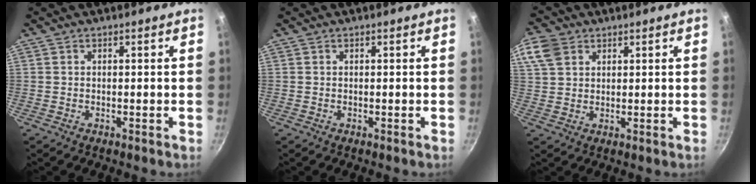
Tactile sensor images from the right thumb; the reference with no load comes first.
{"total": 0.0}
{"total": 7.6, "force": [3.6, 5.6, 3.7], "torque": [-0.066, 0.000, 0.066]}